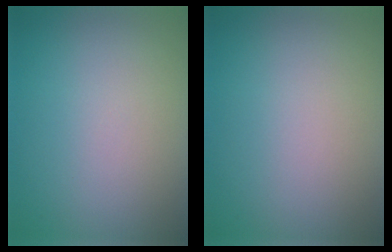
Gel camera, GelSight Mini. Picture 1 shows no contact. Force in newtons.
{"total": 0.0}